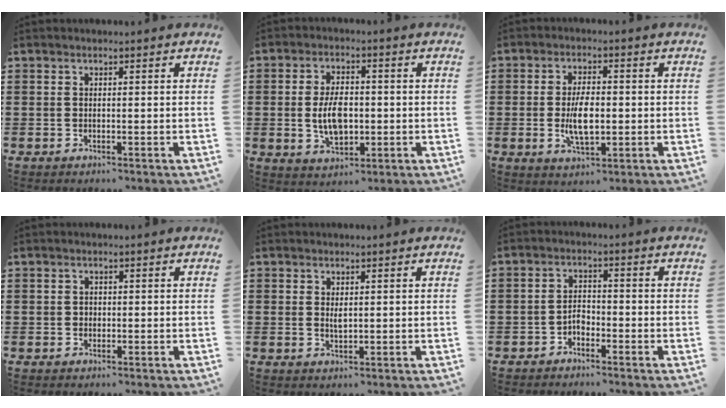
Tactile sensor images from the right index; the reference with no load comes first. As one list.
[{"total": 6.5, "force": [-0.5, 3.5, 5.5], "torque": [-0.107, -0.002, -0.012]}, {"total": 6.2, "force": [-0.7, 2.7, 5.5], "torque": [-0.110, -0.008, -0.019]}, {"total": 0.7, "force": [-0.1, 0.7, 0.2], "torque": [-0.006, 0.003, -0.001]}, {"total": 1.5, "force": [0.5, 0.6, 1.3], "torque": [-0.028, 0.002, 0.009]}, {"total": 2.1, "force": [-1.7, 1.1, 0.6], "torque": [-0.018, 0.003, -0.036]}]